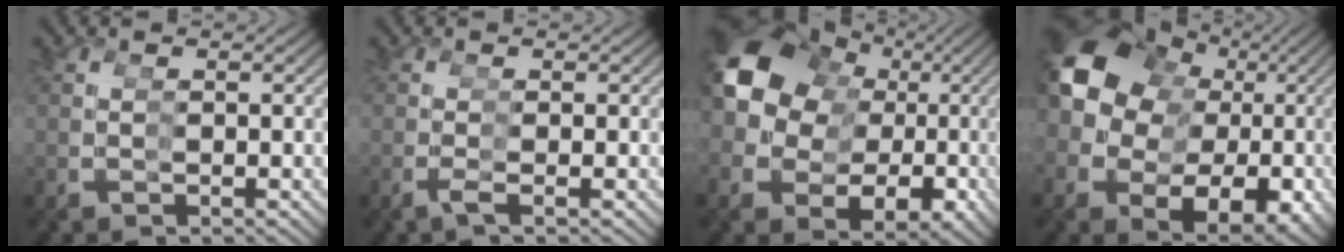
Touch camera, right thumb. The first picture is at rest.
{"total": 1.0, "force": [-0.5, -0.4, 0.8], "torque": [-0.024, -0.005, -0.007]}
{"total": 15.4, "force": [2.0, 11.8, 9.7], "torque": [-0.223, -0.042, 0.049]}
{"total": 16.9, "force": [1.2, 12.6, 11.2], "torque": [-0.243, -0.050, 0.042]}